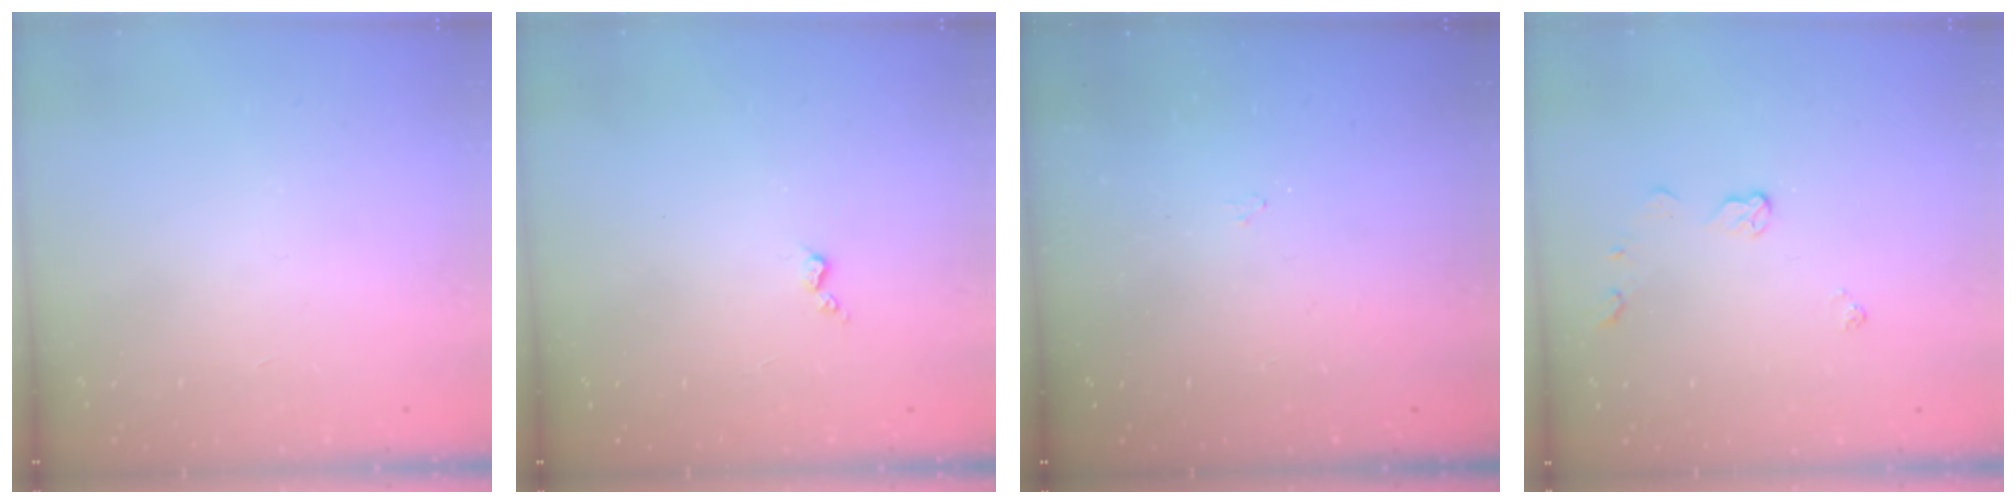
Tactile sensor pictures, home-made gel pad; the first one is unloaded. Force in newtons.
{"total": 2.7, "press": 2.6, "slide": 0.4}
{"total": 2.9, "press": 2.9, "slide": 0.5}
{"total": 4.7, "press": 4.7, "slide": 0.1}